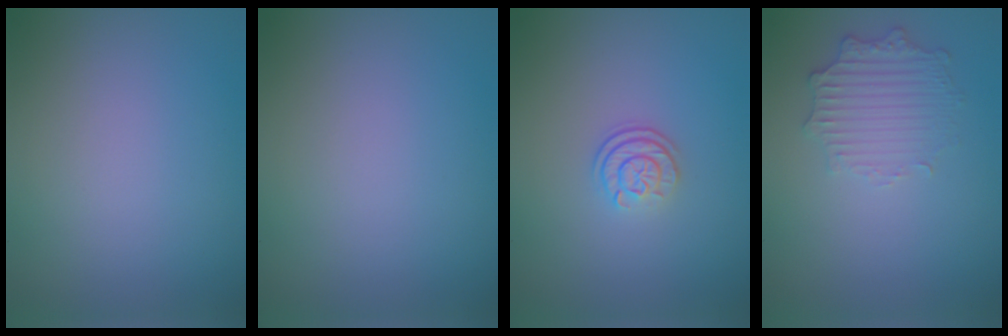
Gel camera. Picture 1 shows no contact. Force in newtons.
{"total": 0.0}
{"total": 2.5, "press": 1.8, "slide": 1.6}
{"total": 2.6, "press": 2.5, "slide": 0.7}